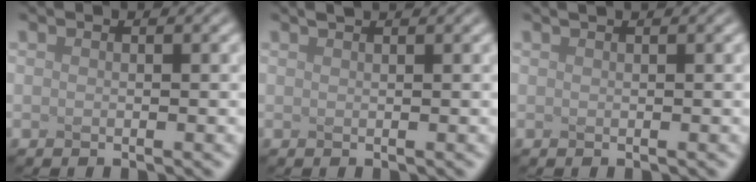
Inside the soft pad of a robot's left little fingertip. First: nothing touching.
{"total": 1.2, "force": [1.0, 0.2, 0.5], "torque": [-0.005, 0.005, 0.004]}
{"total": 1.0, "force": [0.8, 0.3, 0.6], "torque": [-0.004, 0.002, -0.001]}